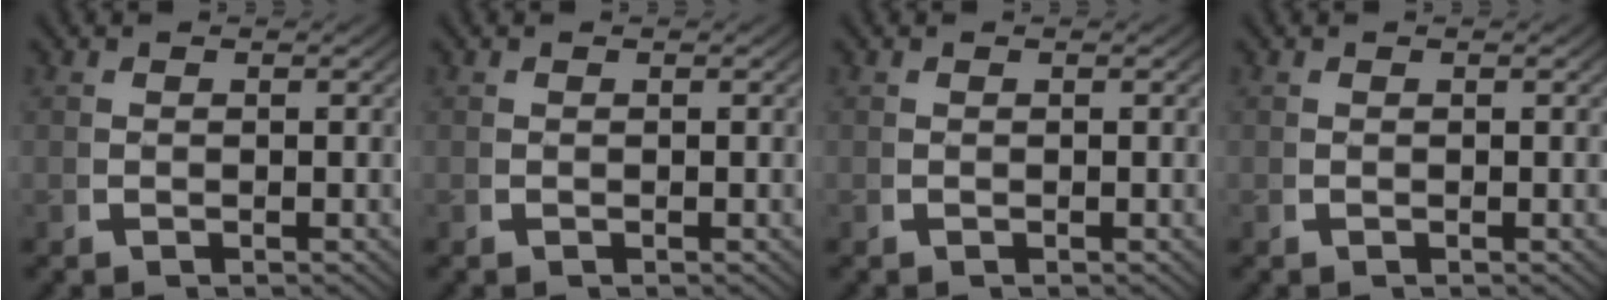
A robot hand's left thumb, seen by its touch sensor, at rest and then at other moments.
{"total": 0.0}
{"total": 0.0}
{"total": 0.0}